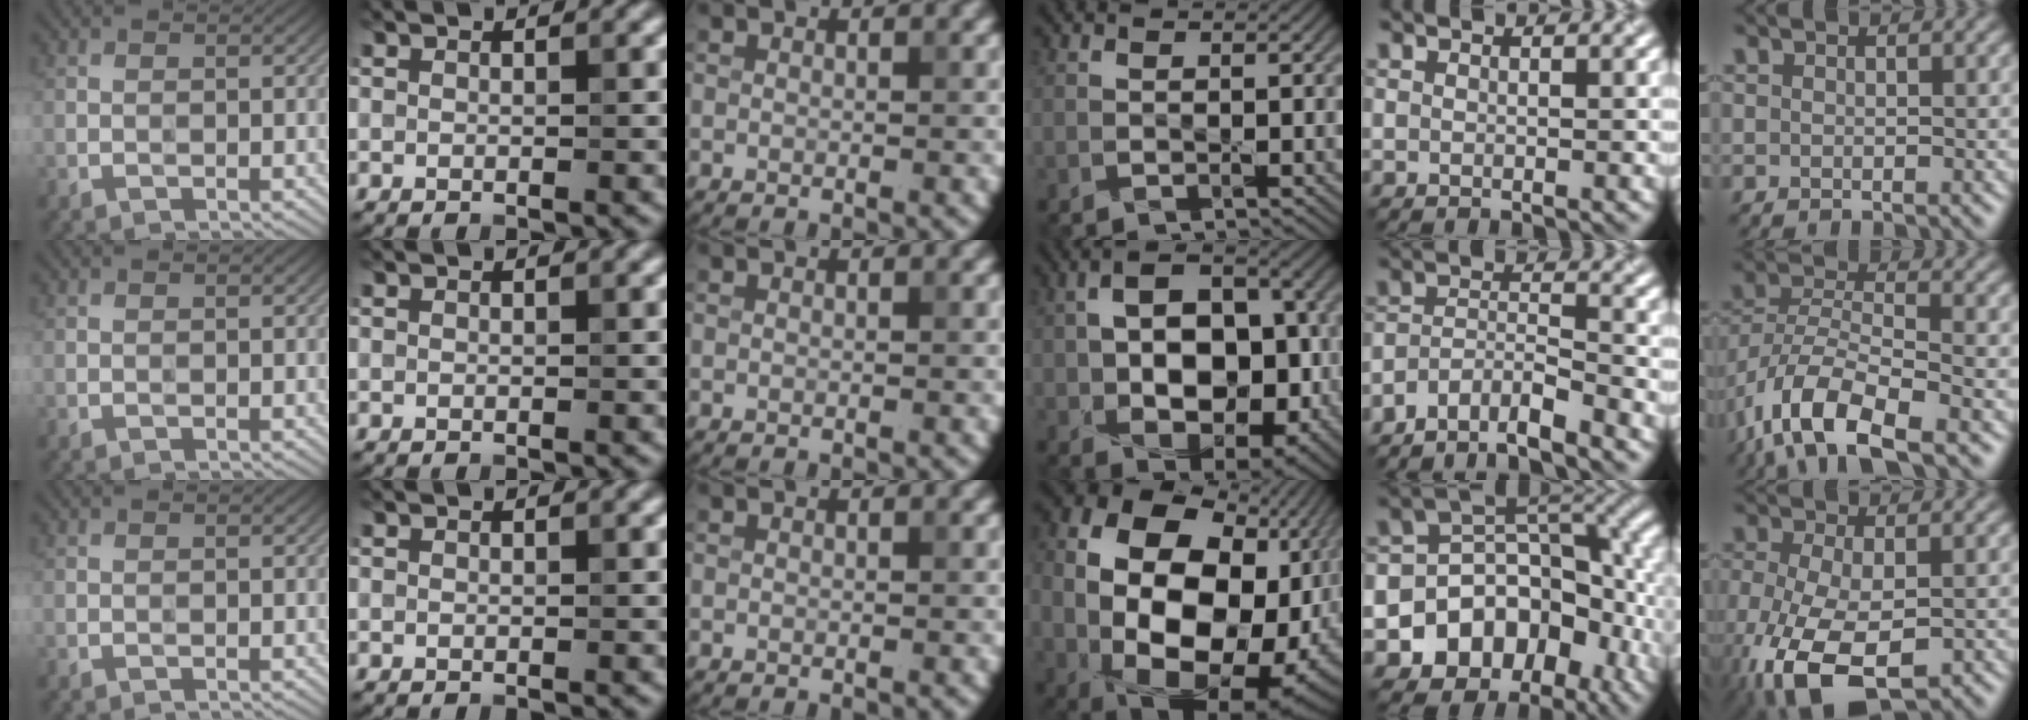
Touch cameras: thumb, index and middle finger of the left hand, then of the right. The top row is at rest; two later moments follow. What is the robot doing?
{"motion": "wipe", "object": "mirror"}